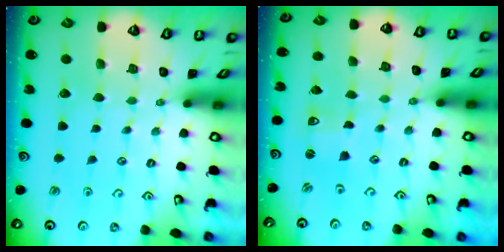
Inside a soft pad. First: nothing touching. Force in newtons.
{"total": 2.7, "press": 2.7, "slide": 0.3}